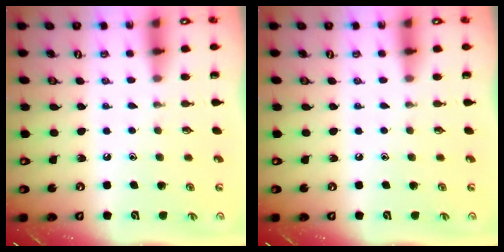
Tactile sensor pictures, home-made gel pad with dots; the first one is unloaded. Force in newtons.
{"total": 0.0}